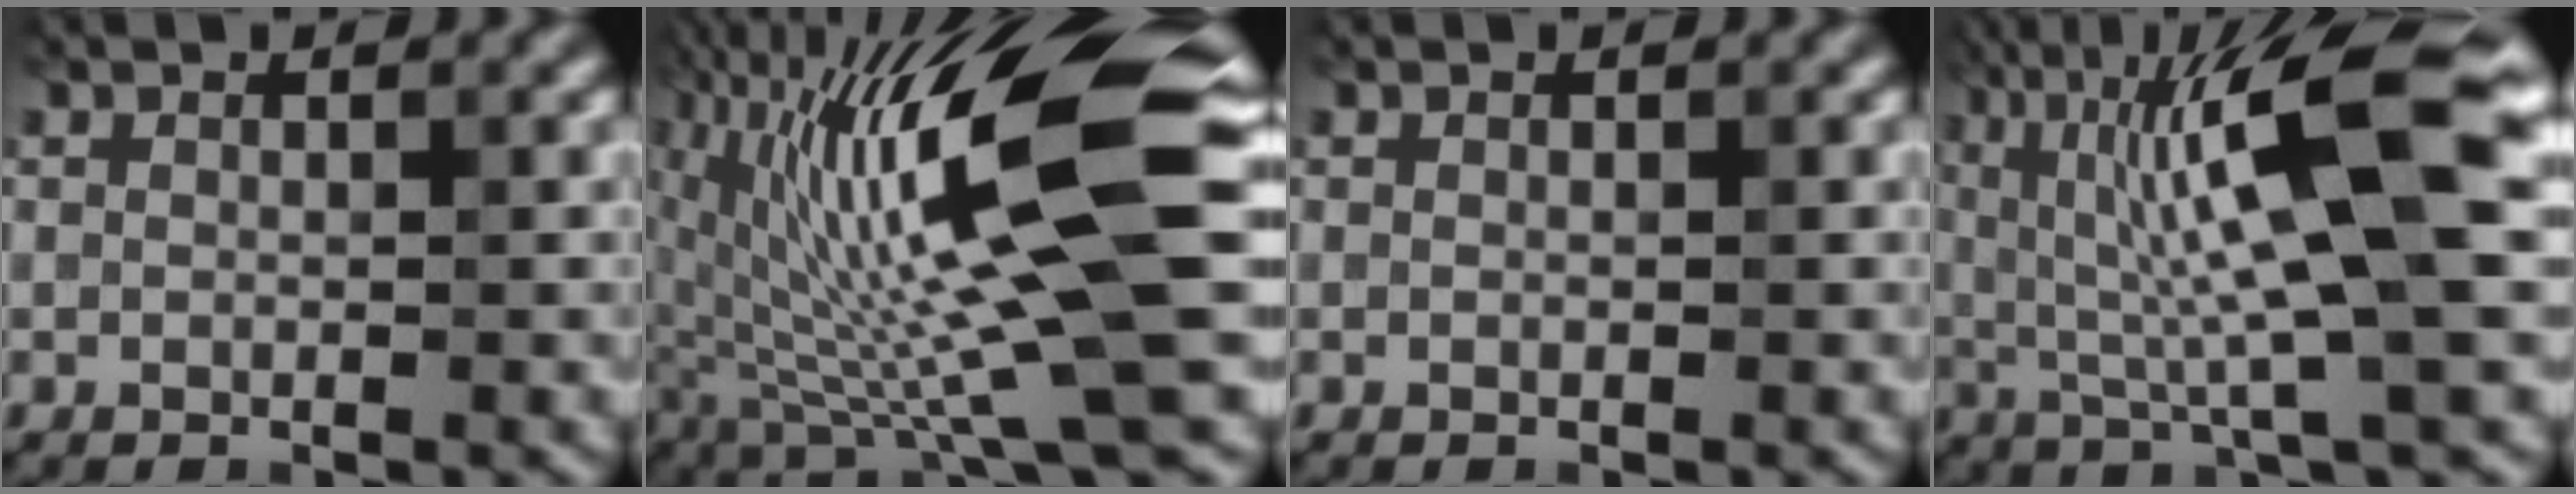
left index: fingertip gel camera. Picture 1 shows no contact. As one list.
[{"total": 16.5, "force": [2.6, 3.4, 16.0], "torque": [-0.266, 0.004, 0.048]}, {"total": 0.0}, {"total": 12.8, "force": [2.7, 2.3, 12.3], "torque": [-0.197, 0.011, 0.046]}]